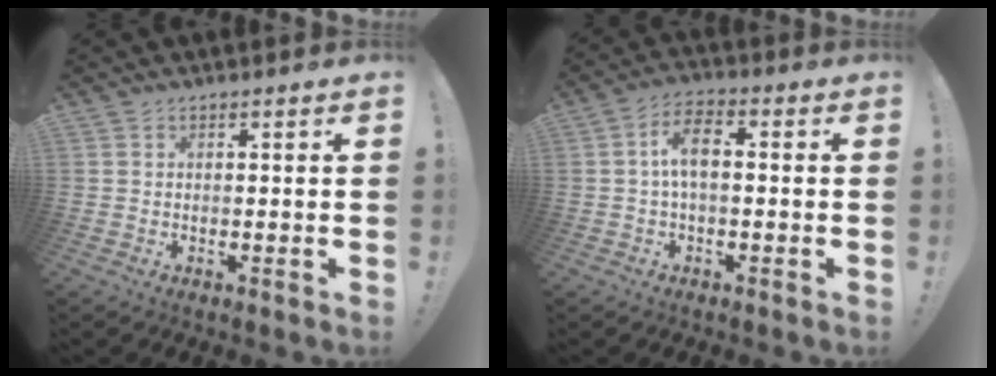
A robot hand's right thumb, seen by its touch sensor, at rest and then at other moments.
{"total": 7.1, "force": [0.2, 3.1, 6.4], "torque": [-0.135, 0.009, 0.006]}